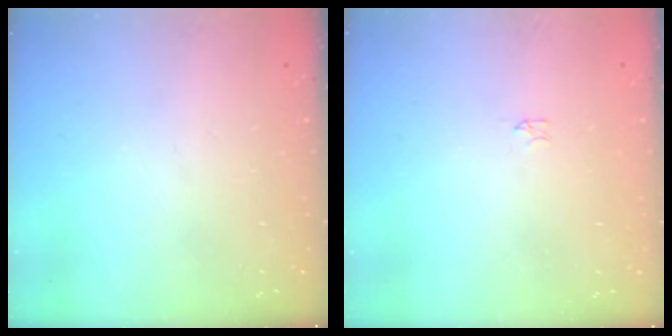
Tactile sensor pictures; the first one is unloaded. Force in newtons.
{"total": 0.0}